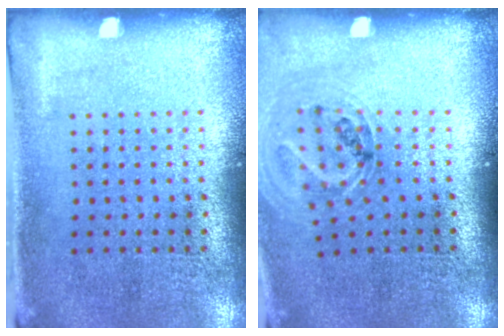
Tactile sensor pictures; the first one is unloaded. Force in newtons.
{"total": 1.1, "press": 1.1, "slide": 0.3}